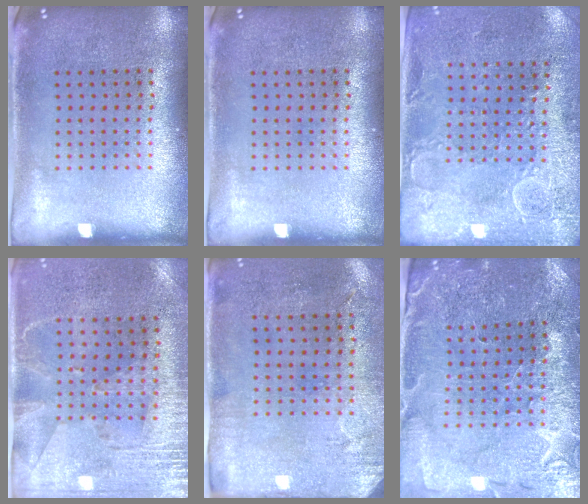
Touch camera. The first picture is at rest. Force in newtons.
{"total": 0.0}
{"total": 2.8, "press": 2.5, "slide": 1.2}
{"total": 2.8, "press": 2.4, "slide": 1.5}
{"total": 2.9, "press": 2.4, "slide": 1.7}
{"total": 1.5, "press": 1.5, "slide": 0.1}